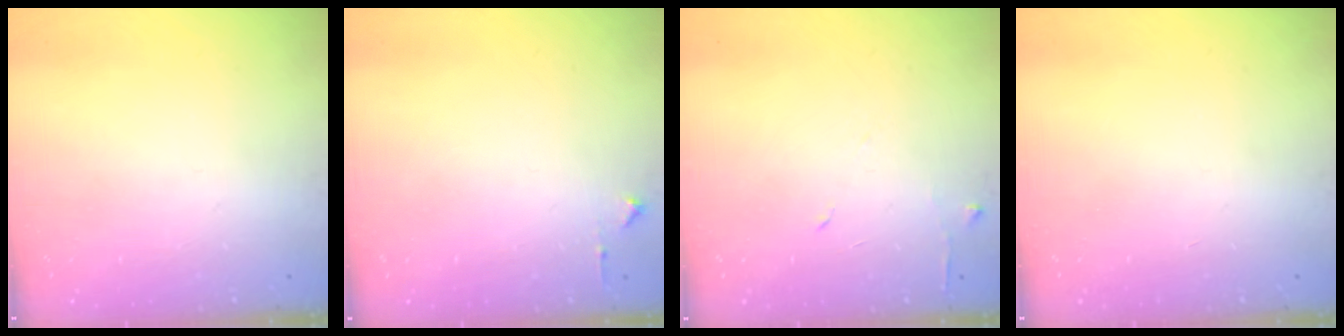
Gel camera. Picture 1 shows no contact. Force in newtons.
{"total": 5.1, "press": 5.0, "slide": 0.8}
{"total": 5.8, "press": 5.7, "slide": 0.6}
{"total": 0.0}